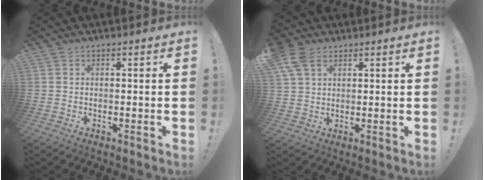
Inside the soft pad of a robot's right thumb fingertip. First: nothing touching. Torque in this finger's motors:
{"motor_torque": [0.37, 0.45, 0.87, 0.86, 0.19]}